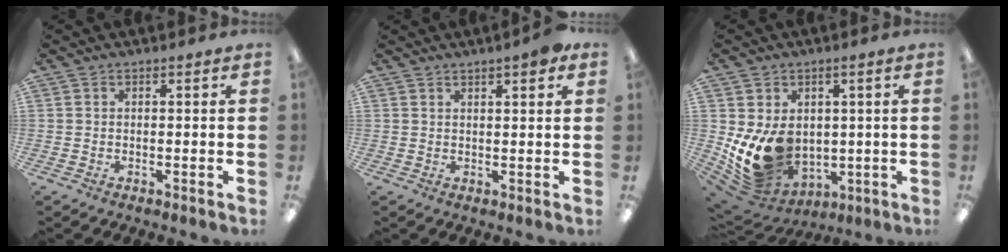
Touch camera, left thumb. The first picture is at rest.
{"total": 3.3, "force": [2.3, 0.6, 2.3], "torque": [-0.034, -0.004, 0.036]}
{"total": 12.6, "force": [-0.2, 10.0, 7.6], "torque": [-0.154, -0.021, 0.005]}